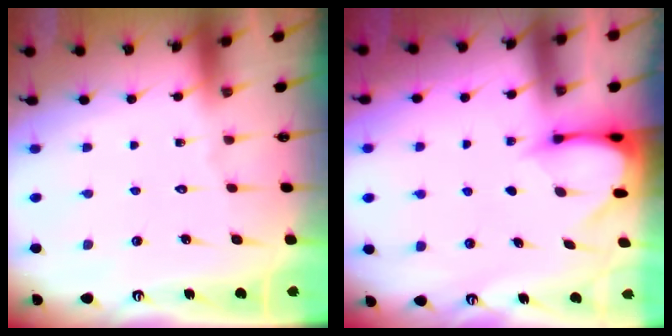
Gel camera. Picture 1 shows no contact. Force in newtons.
{"total": 3.3, "press": 3.3, "slide": 0.3}